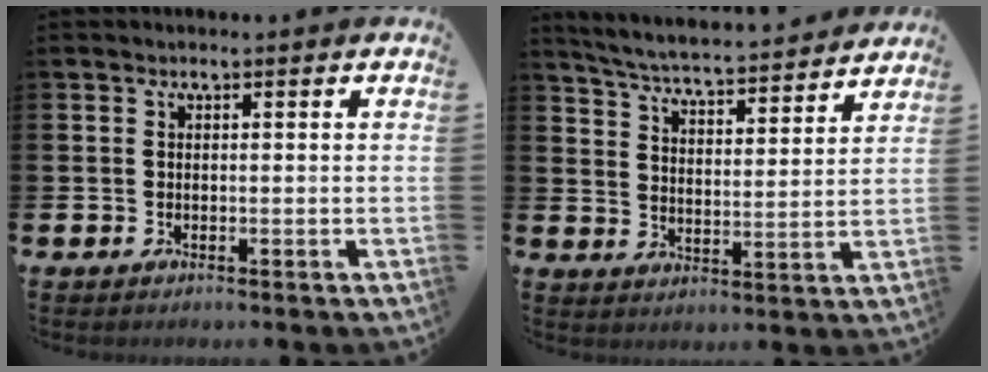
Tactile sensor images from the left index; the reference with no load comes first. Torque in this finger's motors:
{"motor_torque": [0.76, -1.38, 0.44, 0.15]}